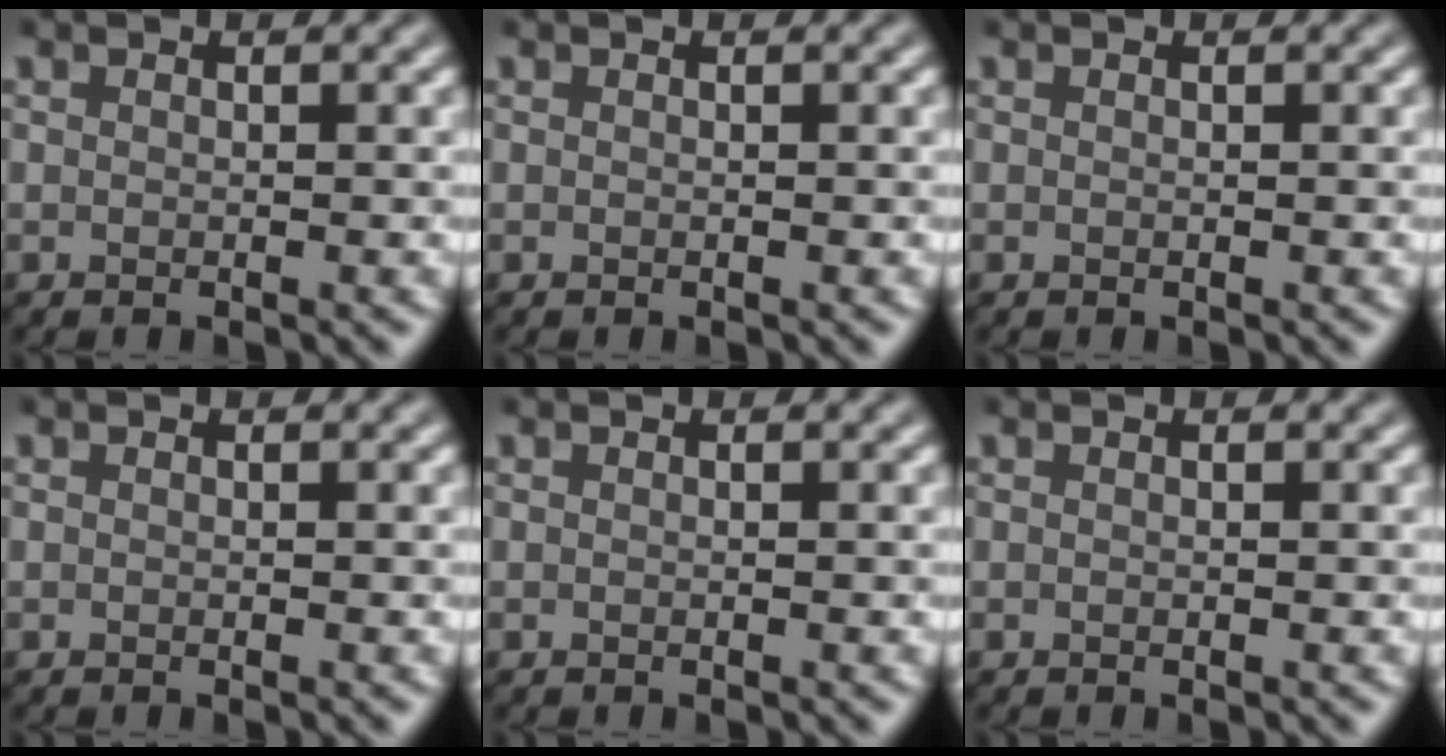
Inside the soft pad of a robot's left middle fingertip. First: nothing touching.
{"total": 0.0}
{"total": 0.0}
{"total": 0.0}
{"total": 0.0}
{"total": 0.0}